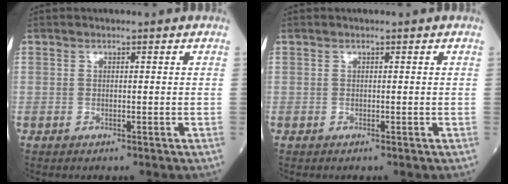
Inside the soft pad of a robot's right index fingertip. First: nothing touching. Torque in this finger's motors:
{"motor_torque": [0.00, 0.00, 0.00, 0.00]}